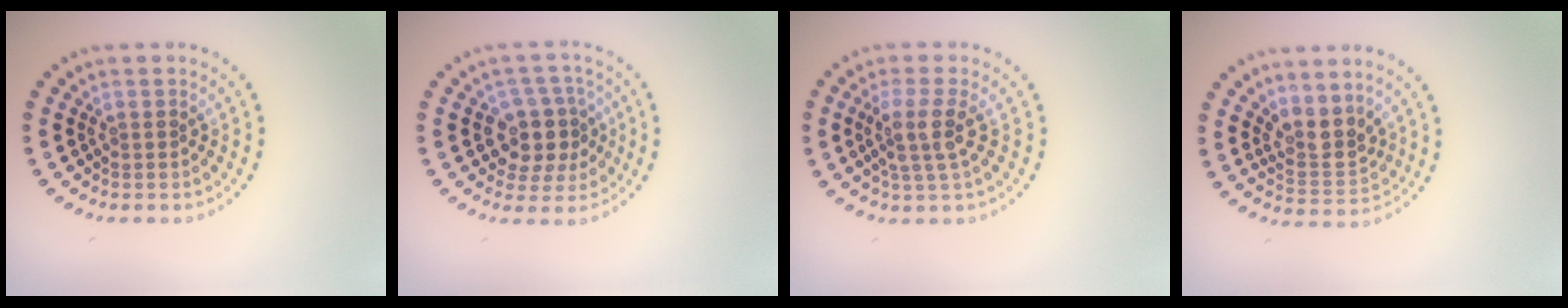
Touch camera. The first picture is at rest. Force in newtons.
{"total": 4.7, "press": 4.2, "slide": 1.9}
{"total": 3.0, "press": 2.4, "slide": 1.8}
{"total": 3.2, "press": 2.6, "slide": 1.8}